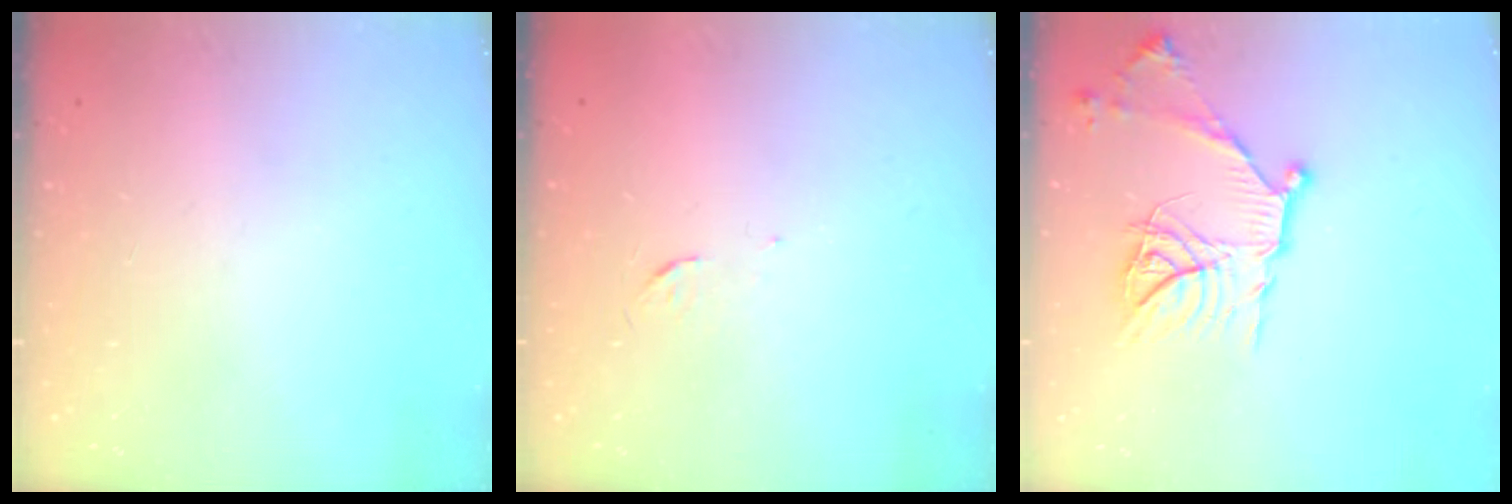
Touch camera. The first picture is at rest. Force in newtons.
{"total": 3.3, "press": 3.3, "slide": 0.5}
{"total": 16.2, "press": 16.2, "slide": 0.4}